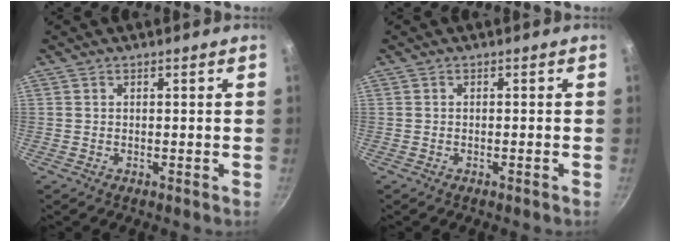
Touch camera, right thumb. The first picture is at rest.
{"total": 0.5, "force": [-0.3, 0.0, 0.4], "torque": [-0.014, 0.005, -0.004]}